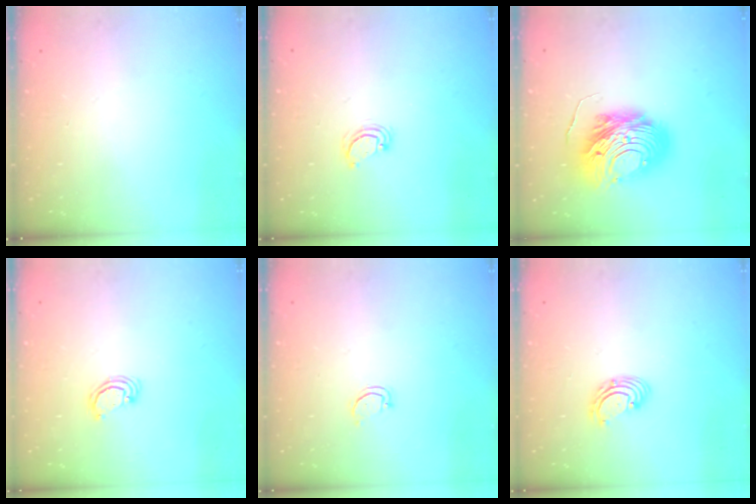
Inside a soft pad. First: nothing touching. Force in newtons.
{"total": 3.2, "press": 3.2, "slide": 0.3}
{"total": 14.9, "press": 14.8, "slide": 1.4}
{"total": 2.3, "press": 2.3, "slide": 0.2}
{"total": 2.6, "press": 2.6, "slide": 0.2}
{"total": 2.7, "press": 2.7, "slide": 0.1}